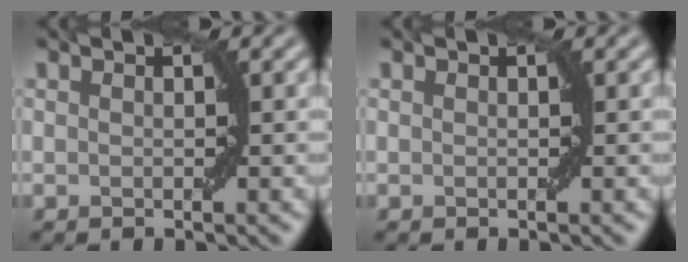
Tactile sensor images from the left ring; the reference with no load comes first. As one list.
[{"total": 0.0}]